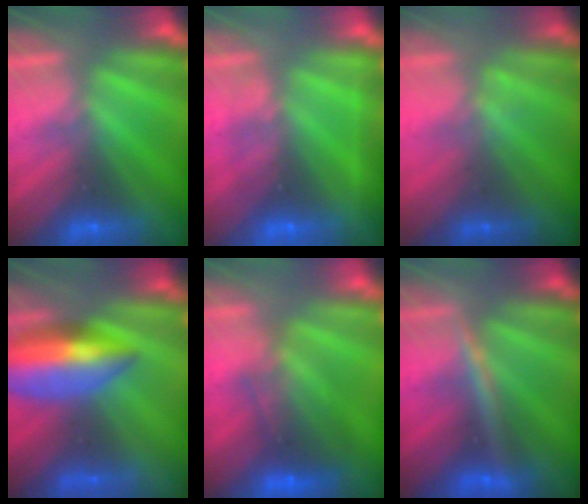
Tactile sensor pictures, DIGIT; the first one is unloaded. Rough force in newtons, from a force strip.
{"total": 2.2}
{"total": 1.4}
{"total": 5.8}
{"total": 5.9}
{"total": 2.4}